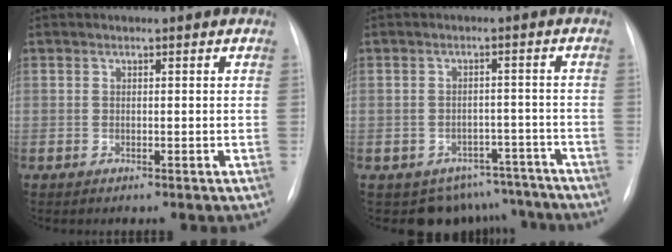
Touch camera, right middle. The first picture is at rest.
{"total": 8.9, "force": [-7.4, 4.9, -0.3], "torque": [0.021, 0.030, -0.081]}